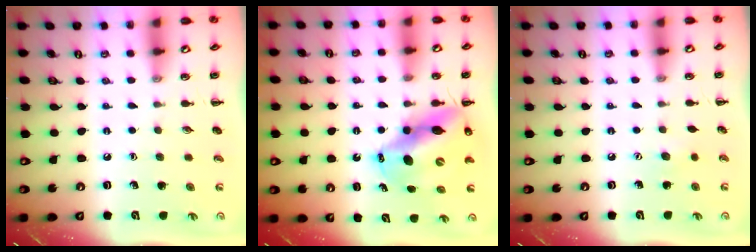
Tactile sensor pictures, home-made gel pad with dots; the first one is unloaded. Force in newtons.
{"total": 14.1, "press": 13.6, "slide": 3.6}
{"total": 3.5, "press": 3.4, "slide": 0.9}